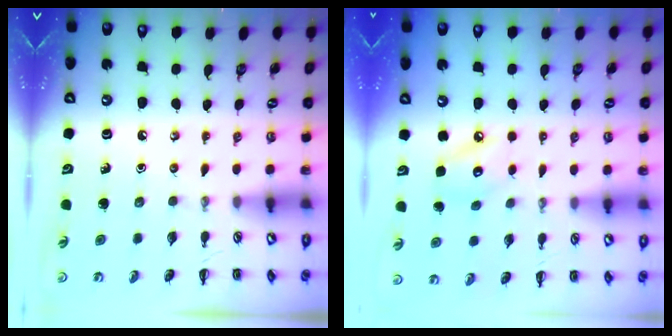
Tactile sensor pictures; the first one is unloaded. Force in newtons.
{"total": 5.8, "press": 5.8, "slide": 0.4}